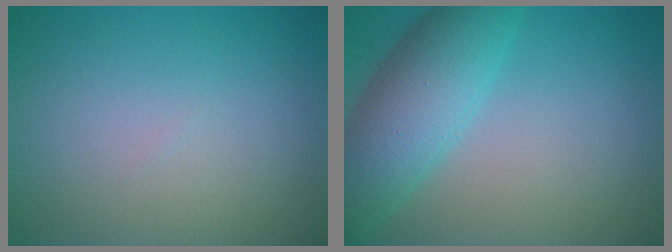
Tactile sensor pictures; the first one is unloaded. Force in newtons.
{"total": 6.7, "press": 6.7, "slide": 0.3}